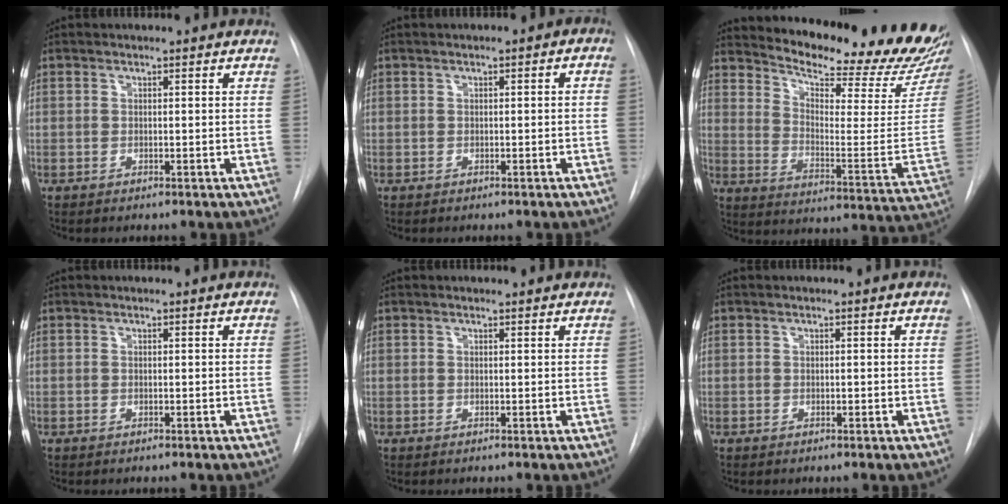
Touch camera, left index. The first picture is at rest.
{"total": 1.3, "force": [0.0, 0.7, 1.1], "torque": [-0.012, 0.011, -0.001]}
{"total": 22.8, "force": [21.5, 1.3, 7.4], "torque": [-0.117, -0.114, 0.280]}
{"total": 0.0}
{"total": 0.9, "force": [0.9, 0.1, -0.1], "torque": [-0.010, 0.002, 0.010]}
{"total": 0.0}